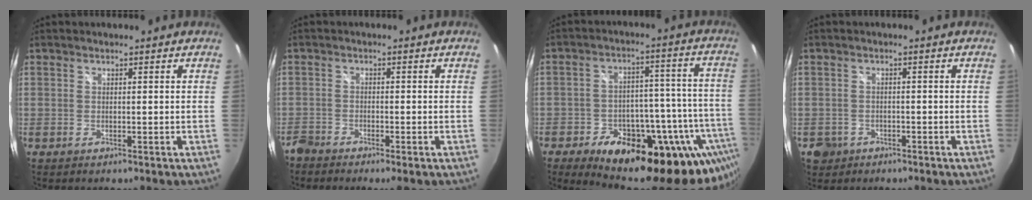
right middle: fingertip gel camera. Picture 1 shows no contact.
{"total": 3.2, "force": [-2.9, 0.8, 1.1], "torque": [-0.036, -0.012, -0.061]}
{"total": 28.0, "force": [-18.8, 12.2, 16.7], "torque": [-0.220, 0.009, -0.246]}
{"total": 3.9, "force": [-1.8, 3.4, 0.9], "torque": [-0.034, 0.001, -0.024]}